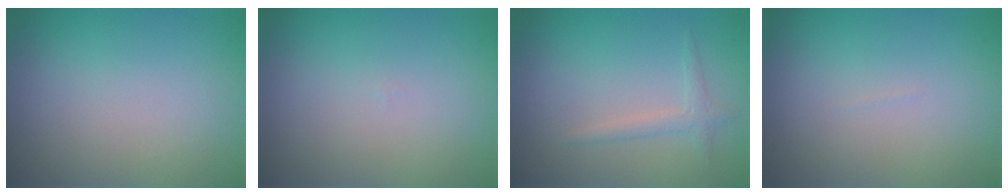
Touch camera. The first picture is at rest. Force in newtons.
{"total": 0.0}
{"total": 1.4, "press": 1.4, "slide": 0.1}
{"total": 0.0}